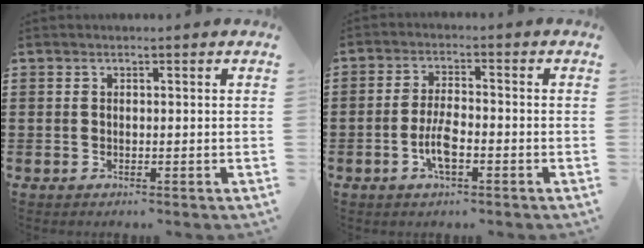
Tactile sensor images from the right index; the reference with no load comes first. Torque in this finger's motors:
{"motor_torque": [2.14, 0.00, 0.34, 0.12]}